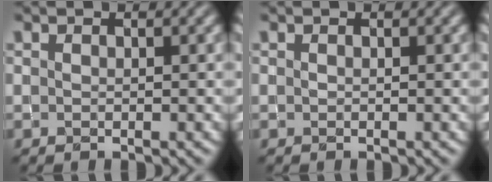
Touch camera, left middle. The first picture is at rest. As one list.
[{"total": 0.0}]